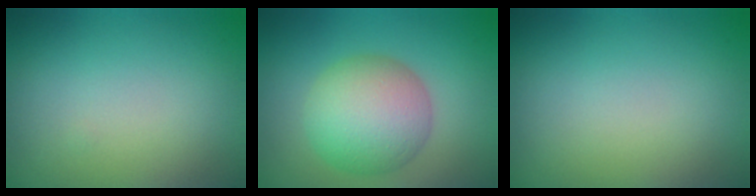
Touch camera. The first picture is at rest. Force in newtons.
{"total": 7.0, "press": 7.0, "slide": 0.2}
{"total": 0.0}